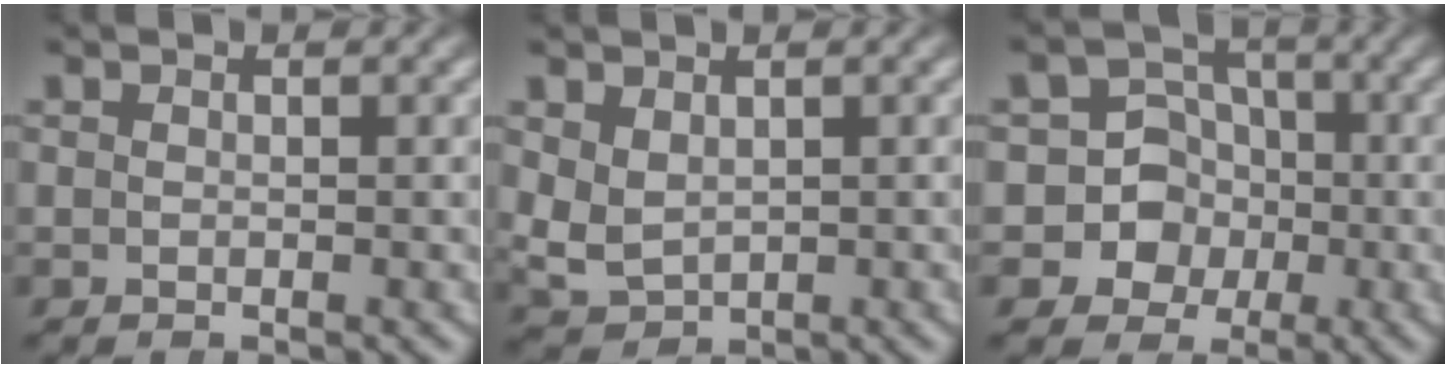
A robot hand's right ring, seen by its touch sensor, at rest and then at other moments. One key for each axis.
{"total": 3.2, "fx": 0.6, "fy": 2.8, "fz": 1.4, "tx": -0.058, "ty": -0.028, "tz": 0.031}
{"total": 11.2, "fx": -2.2, "fy": 10.4, "fz": 3.5, "tx": -0.108, "ty": -0.051, "tz": -0.032}